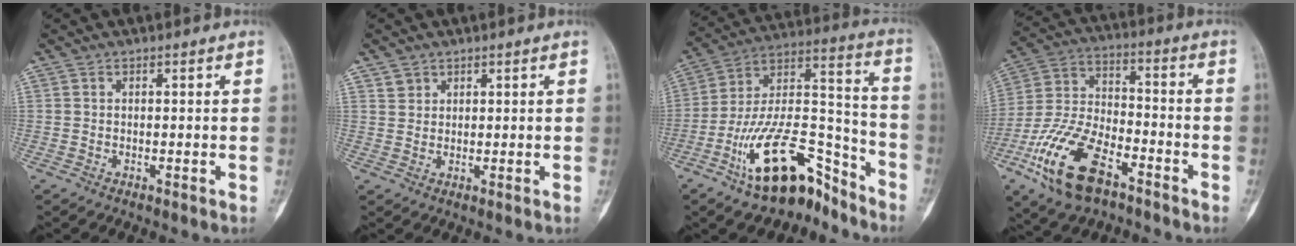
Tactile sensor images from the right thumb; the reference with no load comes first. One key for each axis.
{"total": 2.1, "fx": 1.4, "fy": 1.5, "fz": 0.1, "tx": 0.014, "ty": -0.009, "tz": 0.020}
{"total": 20.0, "fx": -12.8, "fy": 8.6, "fz": 12.8, "tx": -0.192, "ty": 0.112, "tz": -0.220}
{"total": 17.5, "fx": -9.3, "fy": 8.5, "fz": 12.1, "tx": -0.242, "ty": 0.042, "tz": -0.175}